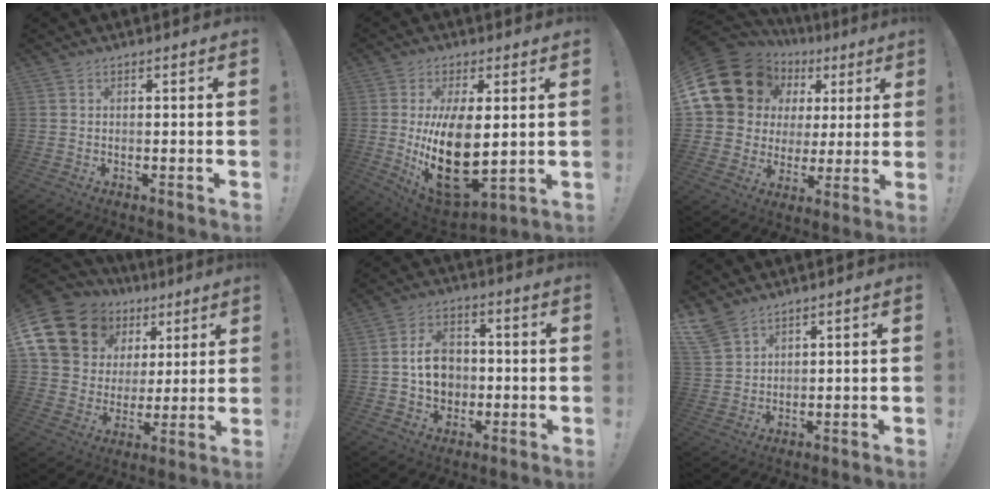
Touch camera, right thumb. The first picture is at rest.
{"total": 18.9, "force": [0.5, 9.5, 16.3], "torque": [-0.280, -0.036, 0.021]}
{"total": 18.6, "force": [8.9, 13.9, 8.5], "torque": [-0.144, -0.052, 0.188]}
{"total": 17.7, "force": [9.7, 13.2, 6.8], "torque": [-0.114, -0.052, 0.208]}
{"total": 11.1, "force": [0.0, 9.1, 6.4], "torque": [-0.098, 0.014, 0.003]}
{"total": 6.9, "force": [5.6, 3.2, 2.3], "torque": [-0.058, -0.026, 0.114]}